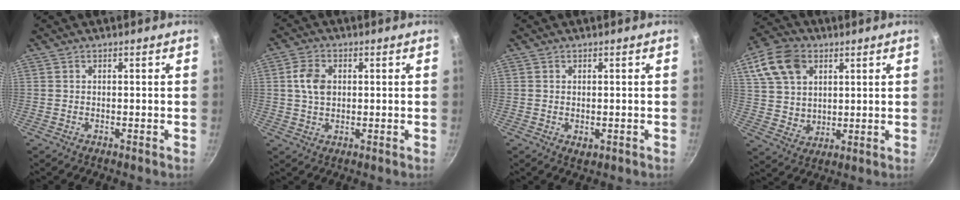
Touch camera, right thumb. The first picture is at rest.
{"total": 5.8, "force": [0.8, 4.1, 4.0], "torque": [-0.064, 0.006, 0.013]}
{"total": 1.8, "force": [-0.2, 1.1, 1.3], "torque": [-0.020, -0.005, -0.001]}
{"total": 13.4, "force": [5.3, 9.9, 7.2], "torque": [-0.121, -0.008, 0.100]}